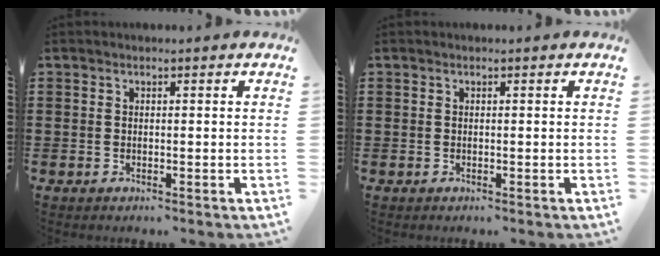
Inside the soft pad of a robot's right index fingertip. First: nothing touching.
{"total": 0.0}